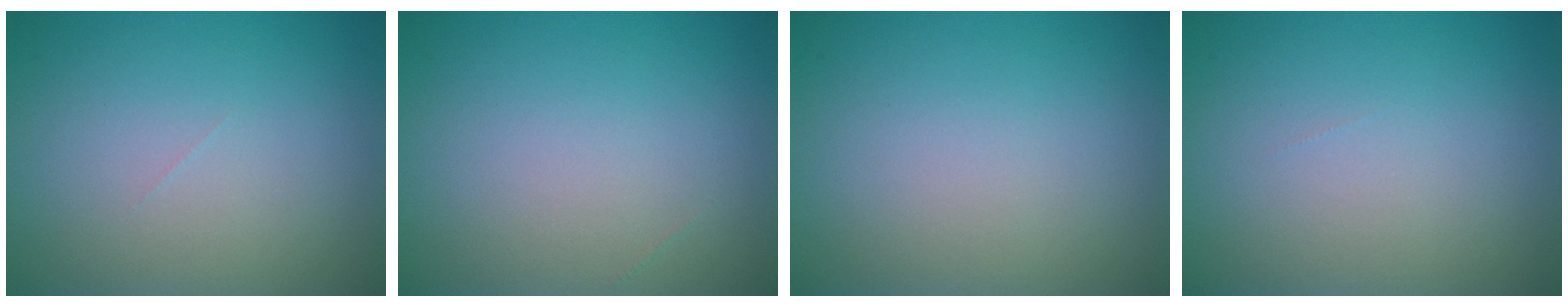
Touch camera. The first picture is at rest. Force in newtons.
{"total": 0.0}
{"total": 0.0}
{"total": 0.0}